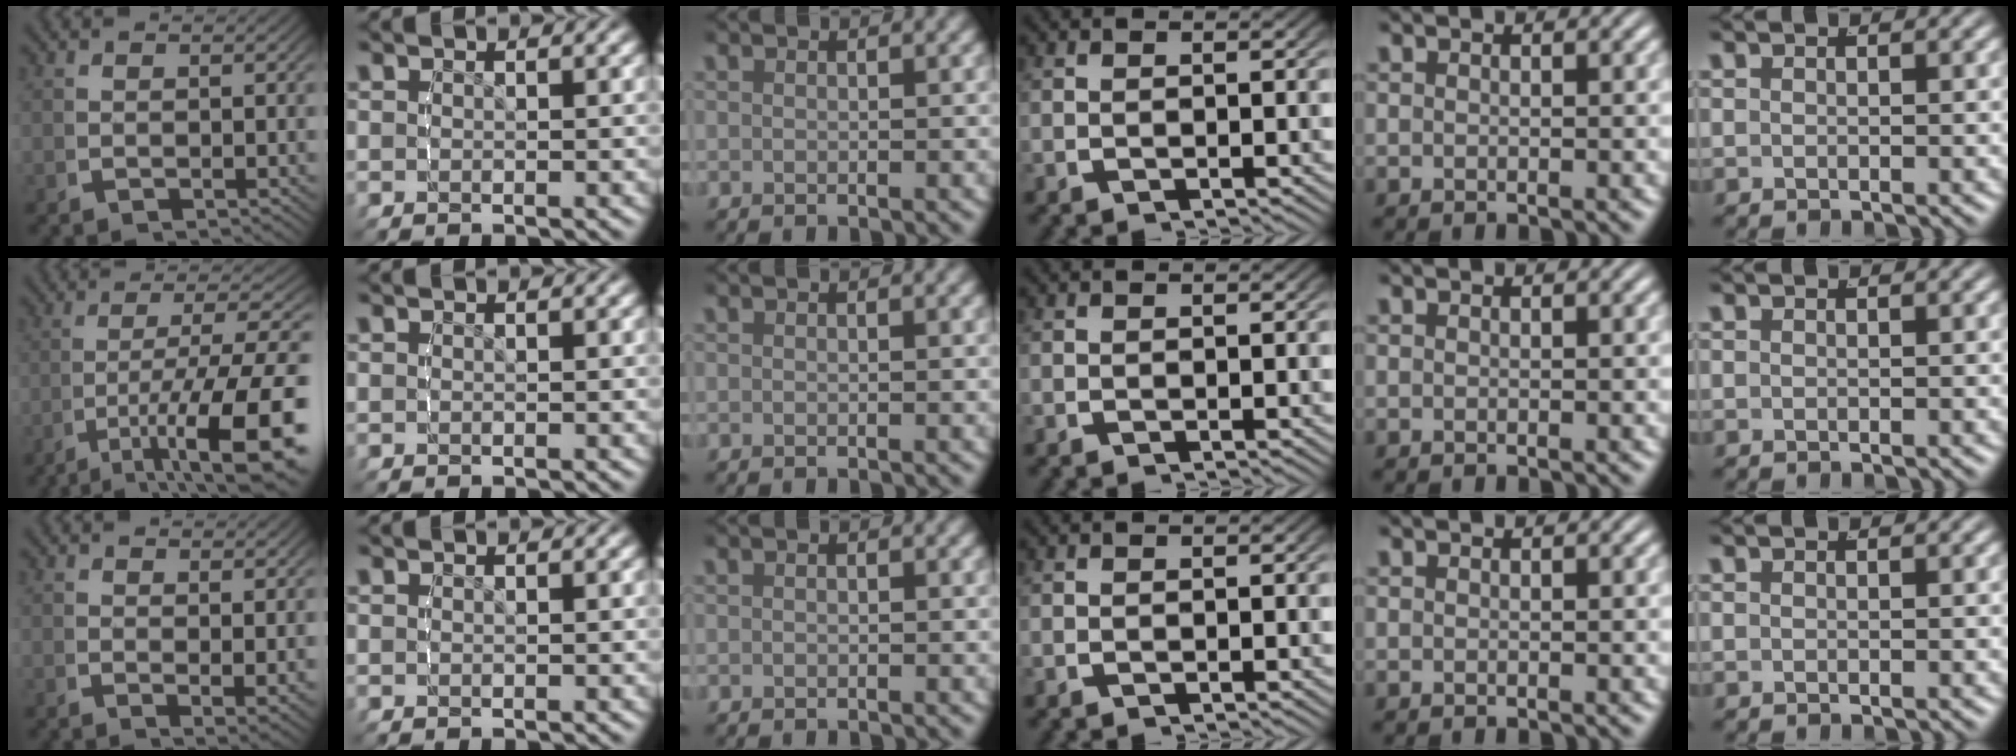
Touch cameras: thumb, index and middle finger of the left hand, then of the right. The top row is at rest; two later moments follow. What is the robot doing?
{"motion": "lift_and_place", "object": "bottle"}